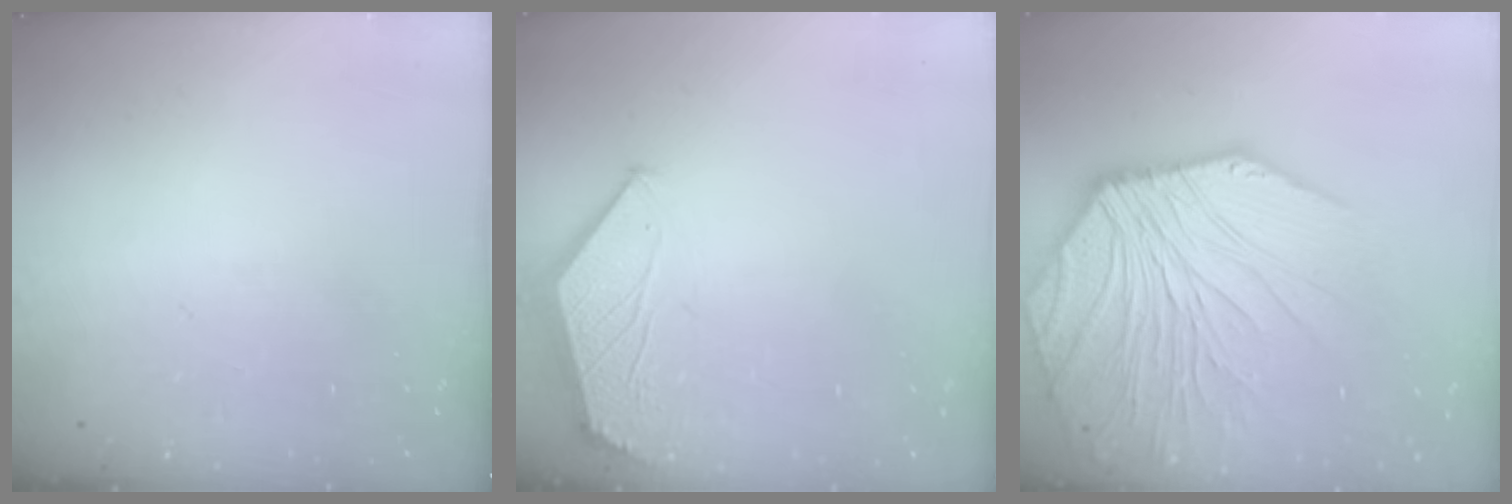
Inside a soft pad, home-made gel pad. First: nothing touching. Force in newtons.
{"total": 1.5, "press": 1.5, "slide": 0.4}
{"total": 15.1, "press": 14.9, "slide": 2.4}